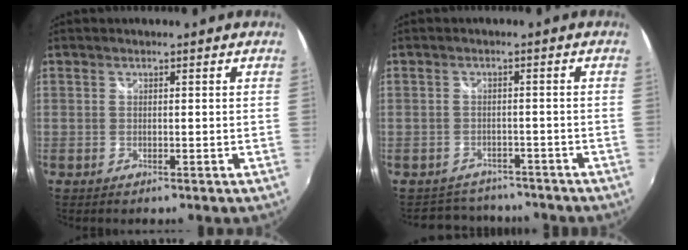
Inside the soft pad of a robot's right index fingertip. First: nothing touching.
{"total": 6.6, "force": [-5.7, 3.3, 0.6], "torque": [-0.022, 0.016, -0.081]}